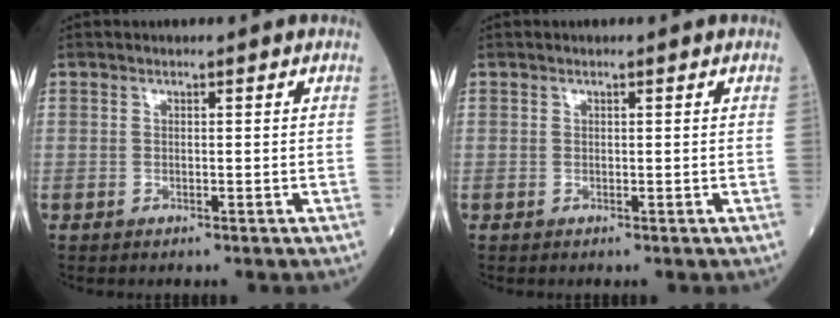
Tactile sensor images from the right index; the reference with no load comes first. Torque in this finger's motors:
{"motor_torque": [0.05, -0.02, -0.03, -0.01]}